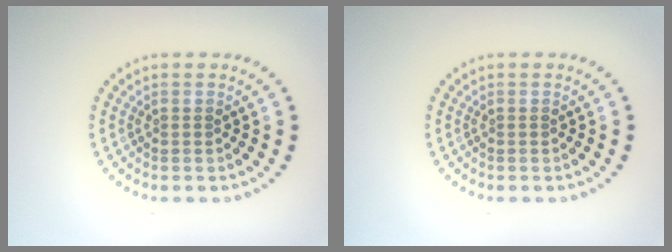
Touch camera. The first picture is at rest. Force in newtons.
{"total": 0.0}